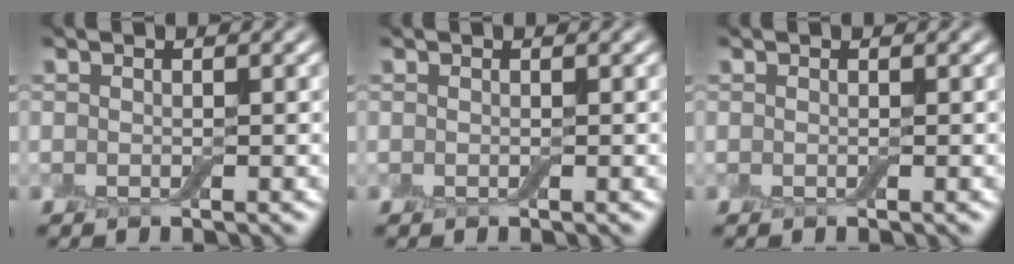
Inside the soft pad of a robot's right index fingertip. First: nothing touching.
{"total": 0.0}
{"total": 0.0}